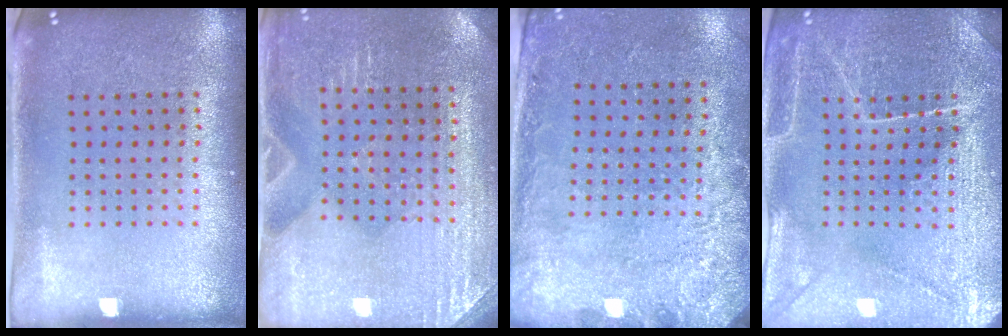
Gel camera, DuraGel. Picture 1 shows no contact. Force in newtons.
{"total": 3.0, "press": 2.9, "slide": 0.2}
{"total": 2.8, "press": 1.9, "slide": 2.0}
{"total": 3.8, "press": 3.7, "slide": 0.9}